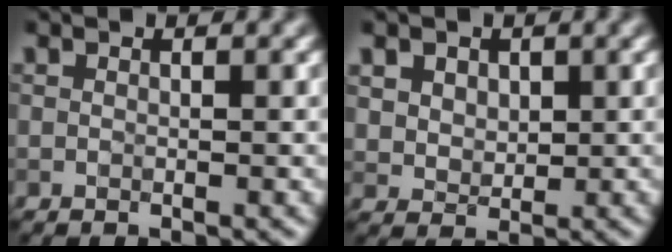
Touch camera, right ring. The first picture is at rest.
{"total": 3.7, "force": [1.8, 2.7, 1.8], "torque": [-0.052, 0.004, 0.038]}